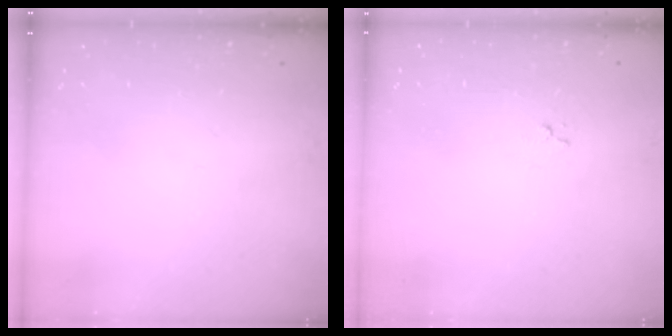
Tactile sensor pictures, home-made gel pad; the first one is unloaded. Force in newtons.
{"total": 3.0, "press": 3.0, "slide": 0.2}